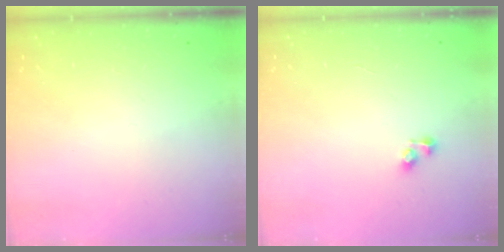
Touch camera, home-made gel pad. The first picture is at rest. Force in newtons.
{"total": 2.0, "press": 2.0, "slide": 0.3}